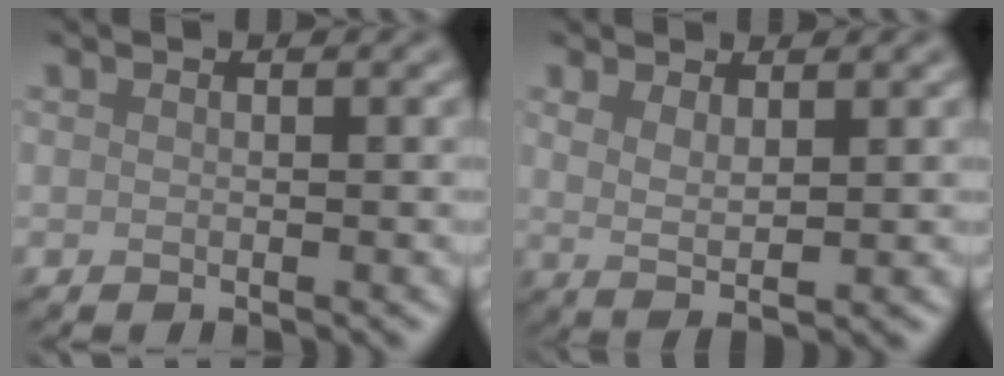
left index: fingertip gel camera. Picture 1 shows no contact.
{"total": 2.1, "force": [1.2, 0.6, 1.6], "torque": [-0.033, -0.008, 0.025]}